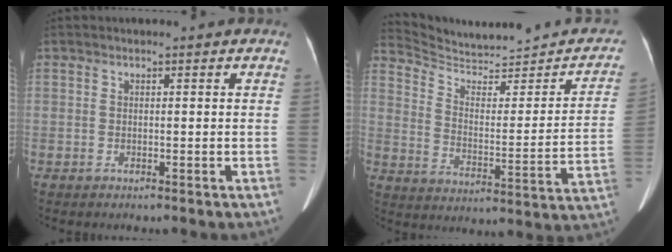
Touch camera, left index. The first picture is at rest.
{"total": 17.3, "force": [16.1, 3.9, 4.9], "torque": [-0.060, -0.020, 0.229]}